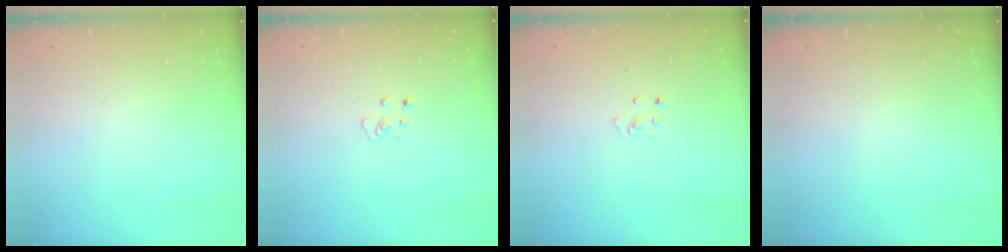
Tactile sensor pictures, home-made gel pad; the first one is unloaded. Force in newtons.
{"total": 3.1, "press": 3.1, "slide": 0.2}
{"total": 2.6, "press": 2.6, "slide": 0.2}
{"total": 0.0}